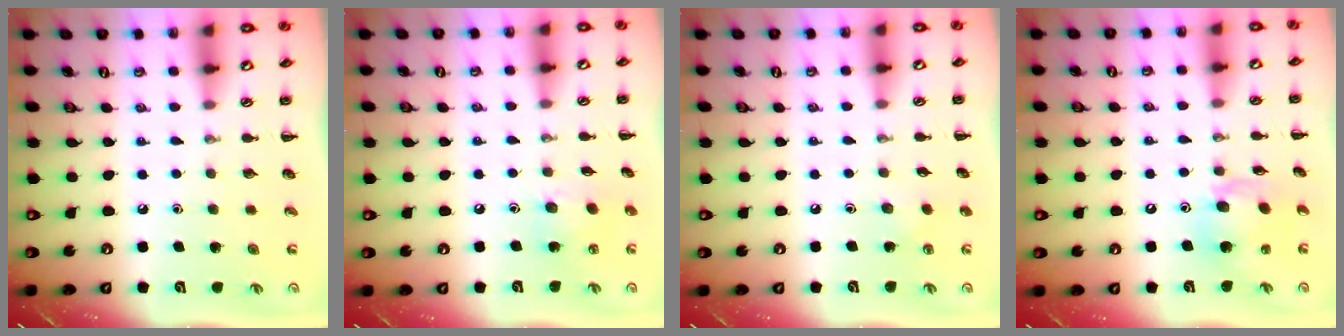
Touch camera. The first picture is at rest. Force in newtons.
{"total": 5.2, "press": 5.2, "slide": 0.7}
{"total": 3.8, "press": 3.6, "slide": 1.1}
{"total": 13.4, "press": 12.9, "slide": 3.5}